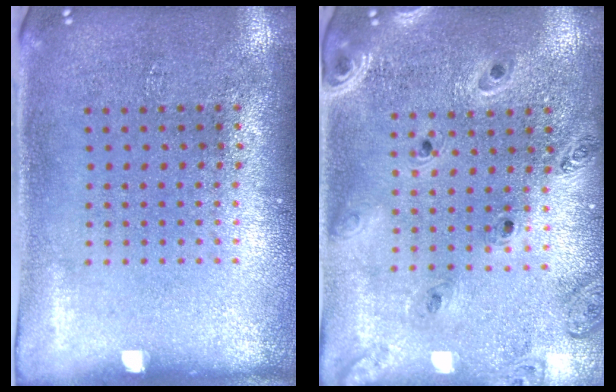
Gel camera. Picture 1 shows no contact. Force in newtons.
{"total": 1.3, "press": 1.2, "slide": 0.3}